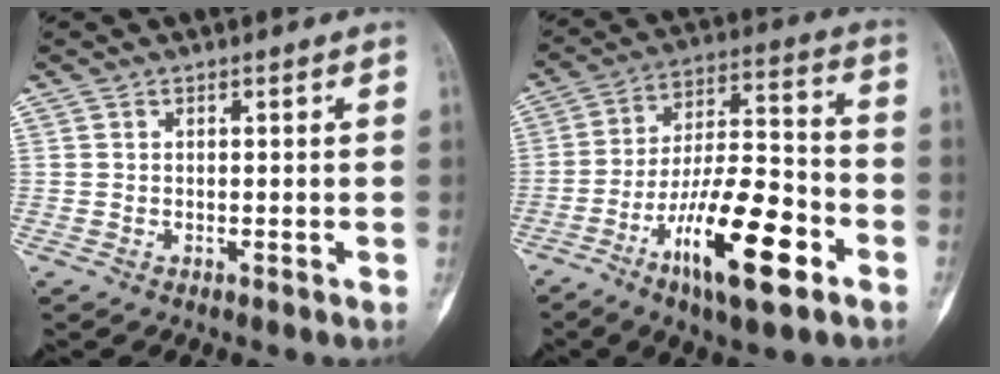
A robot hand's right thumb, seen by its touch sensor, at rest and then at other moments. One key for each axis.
{"total": 18.8, "fx": -8.7, "fy": 5.7, "fz": 15.7, "tx": -0.264, "ty": 0.052, "tz": -0.143}